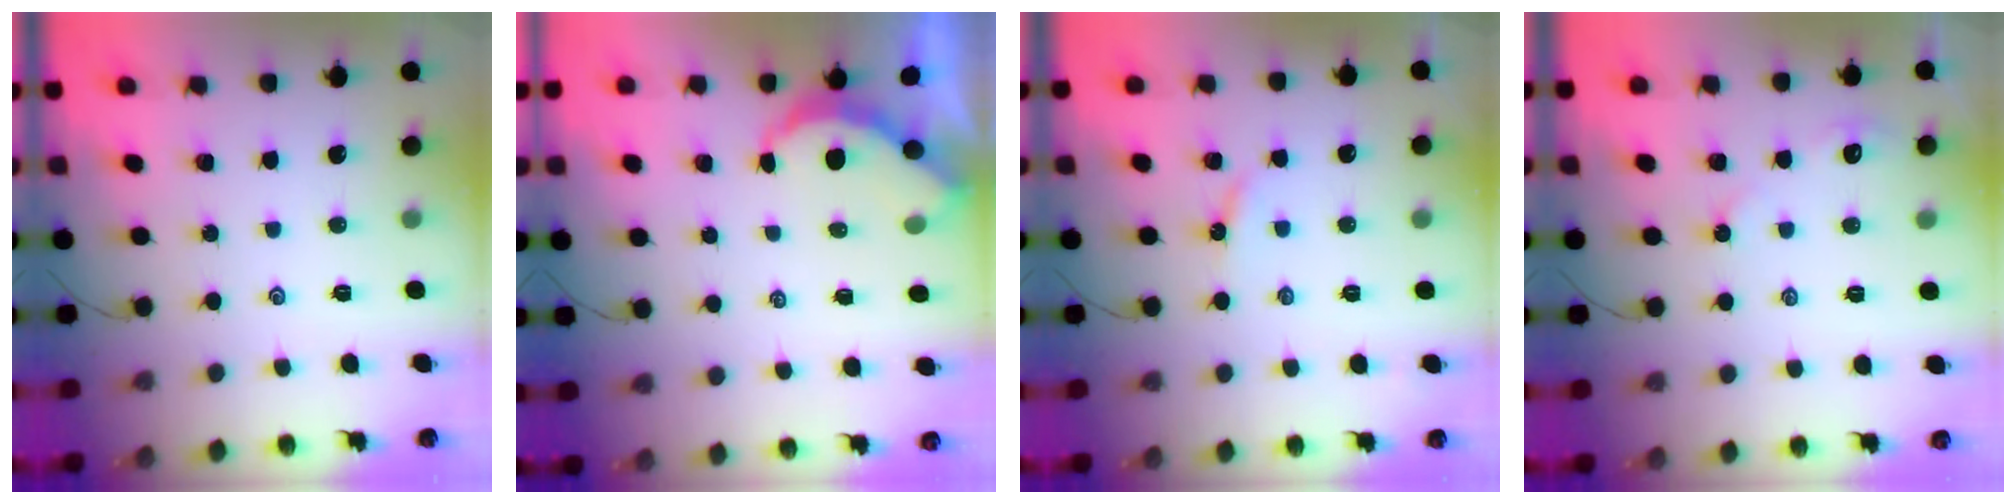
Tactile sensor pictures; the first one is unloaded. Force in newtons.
{"total": 3.2, "press": 3.2, "slide": 0.3}
{"total": 2.9, "press": 2.9, "slide": 0.3}
{"total": 3.2, "press": 3.1, "slide": 0.7}